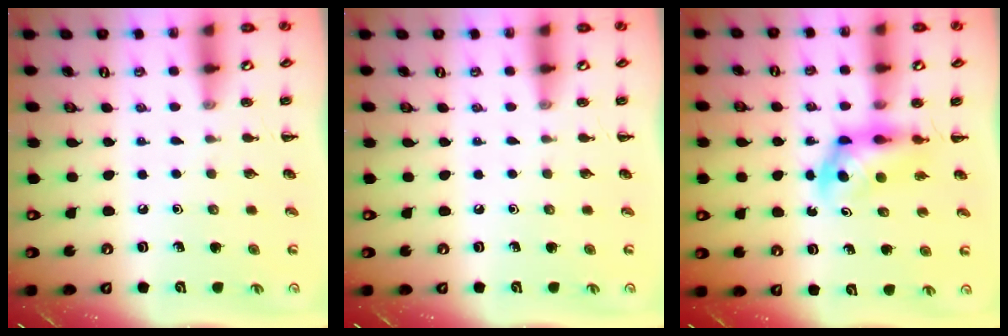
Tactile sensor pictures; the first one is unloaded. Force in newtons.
{"total": 0.0}
{"total": 5.5, "press": 5.4, "slide": 0.9}